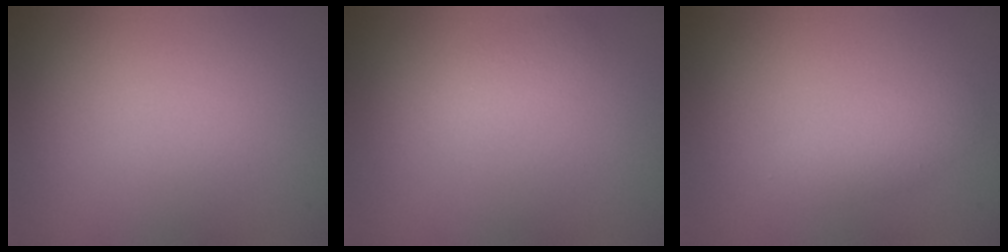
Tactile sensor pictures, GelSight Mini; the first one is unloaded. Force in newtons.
{"total": 1.7, "press": 1.7, "slide": 0.0}
{"total": 2.0, "press": 2.0, "slide": 0.1}